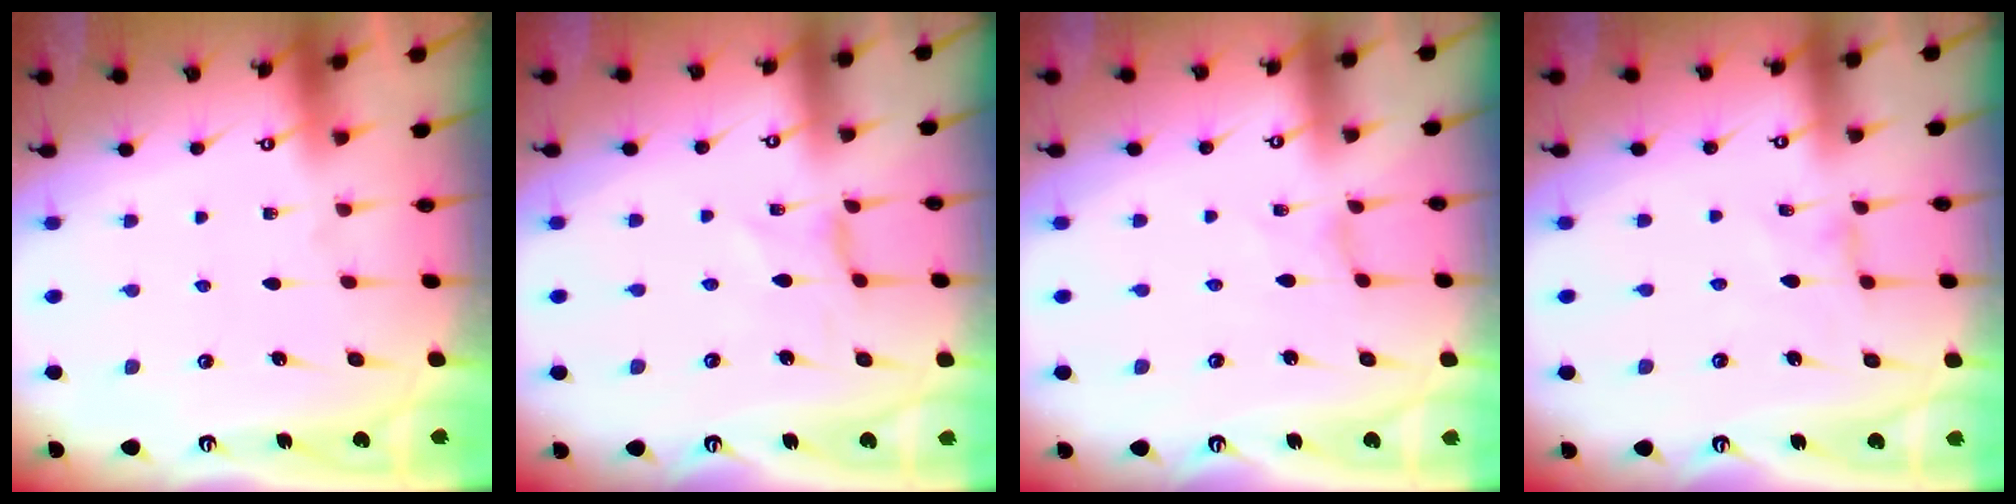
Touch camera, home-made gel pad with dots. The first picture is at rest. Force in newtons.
{"total": 0.0}
{"total": 0.0}
{"total": 0.0}